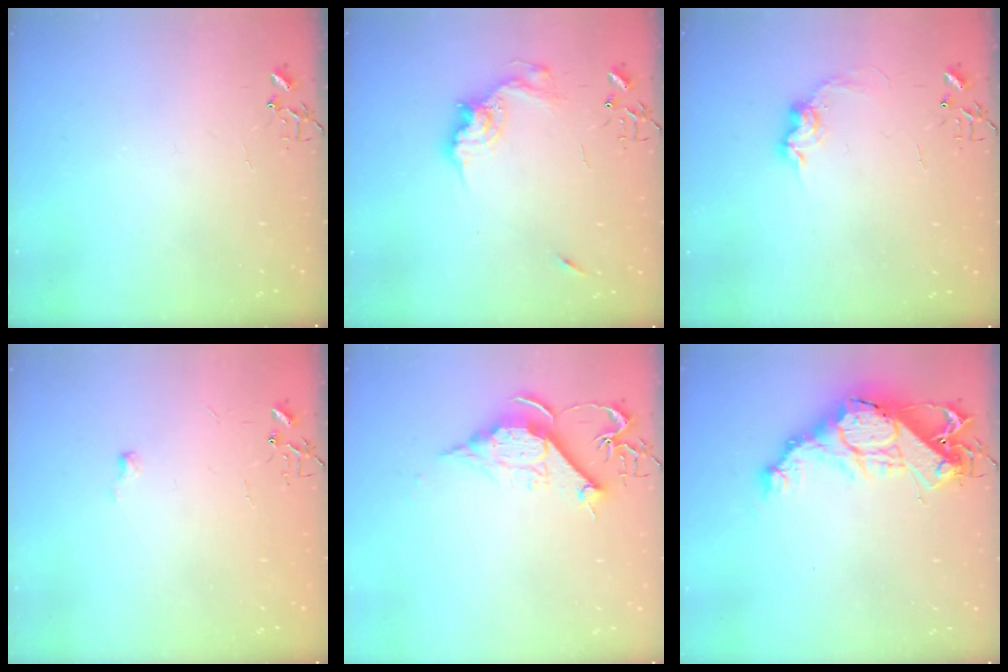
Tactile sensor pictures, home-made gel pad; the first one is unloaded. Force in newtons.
{"total": 13.6, "press": 13.6, "slide": 1.0}
{"total": 9.0, "press": 9.0, "slide": 0.5}
{"total": 3.5, "press": 3.5, "slide": 0.5}
{"total": 11.7, "press": 11.6, "slide": 1.3}
{"total": 19.1, "press": 19.1, "slide": 1.5}